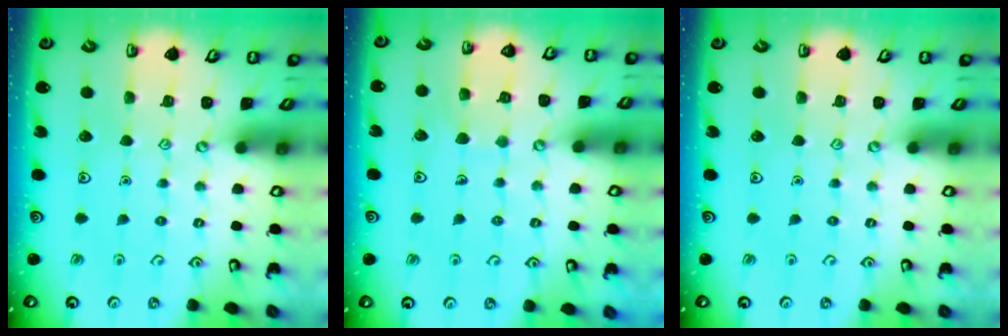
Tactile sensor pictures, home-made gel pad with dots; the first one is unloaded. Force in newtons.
{"total": 4.8, "press": 4.8, "slide": 0.3}
{"total": 0.0}